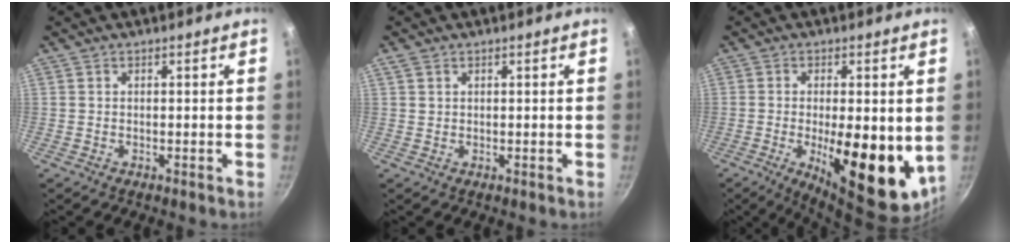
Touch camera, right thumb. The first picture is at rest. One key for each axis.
{"total": 1.2, "fx": 0.7, "fy": 0.7, "fz": 0.6, "tx": -0.013, "ty": 0.003, "tz": 0.016}
{"total": 16.7, "fx": -2.2, "fy": 6.2, "fz": 15.3, "tx": -0.204, "ty": -0.014, "tz": -0.023}